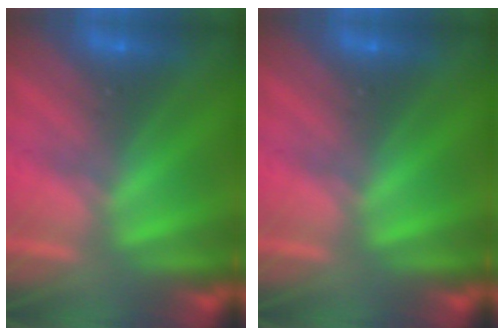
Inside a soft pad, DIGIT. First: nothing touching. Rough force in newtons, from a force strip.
{"total": 0.0}